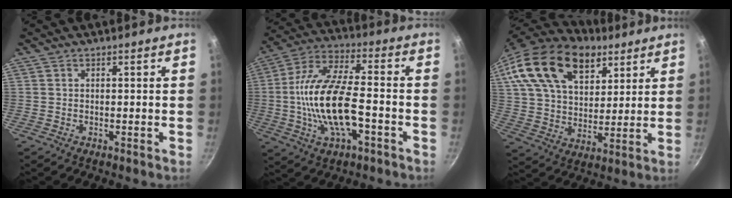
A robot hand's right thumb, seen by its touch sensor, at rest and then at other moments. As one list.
[{"total": 17.7, "force": [-3.8, 7.5, 15.5], "torque": [-0.292, 0.031, -0.081]}, {"total": 23.2, "force": [13.6, 13.0, 13.5], "torque": [-0.217, -0.028, 0.238]}]